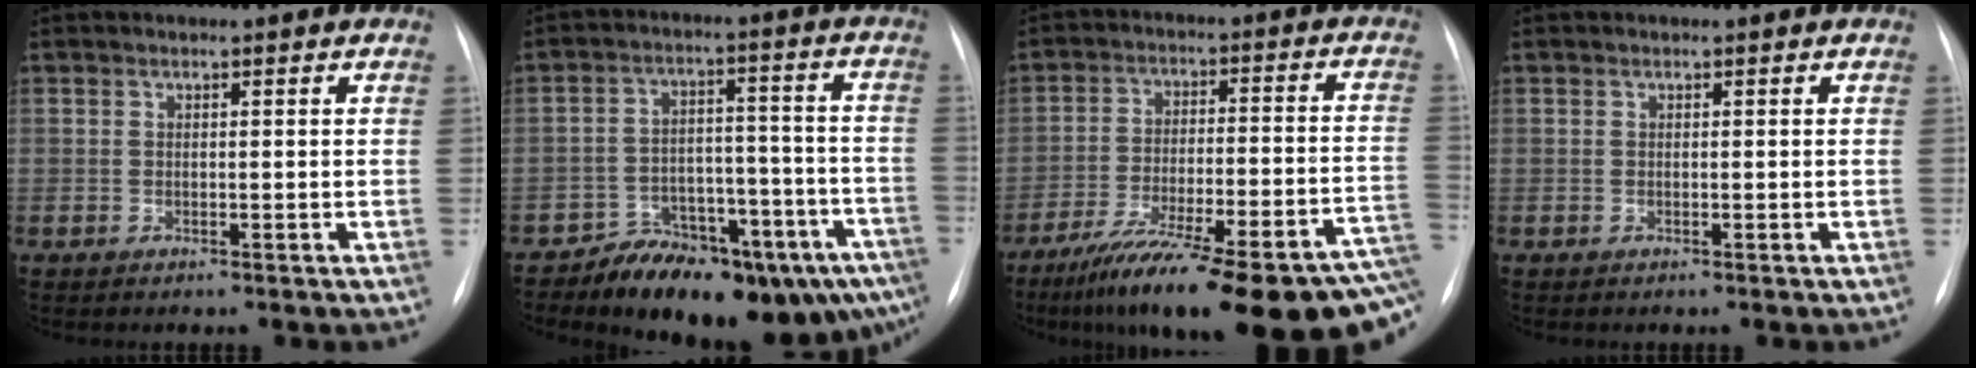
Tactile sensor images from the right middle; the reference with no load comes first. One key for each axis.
{"total": 16.9, "fx": -12.0, "fy": 6.4, "fz": 10.0, "tx": -0.086, "ty": 0.051, "tz": -0.167}
{"total": 26.9, "fx": -18.2, "fy": 4.1, "fz": 19.4, "tx": -0.222, "ty": -0.011, "tz": -0.266}
{"total": 0.0}